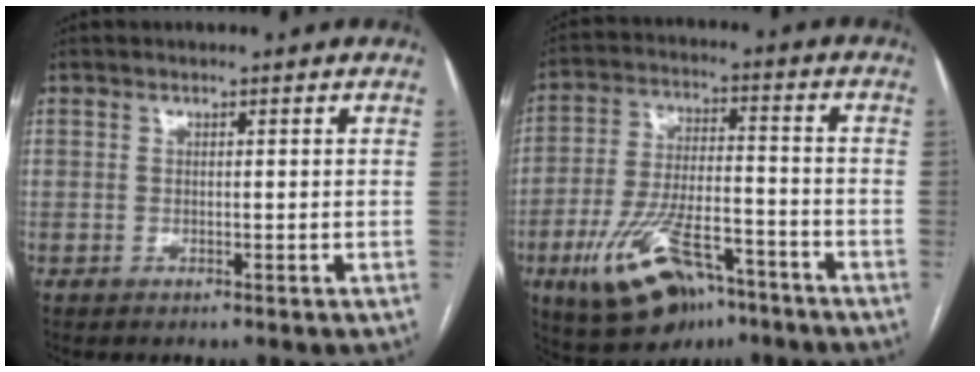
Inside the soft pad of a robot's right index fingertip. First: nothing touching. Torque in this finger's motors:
{"motor_torque": [0.94, -0.47, 0.33, 0.09]}